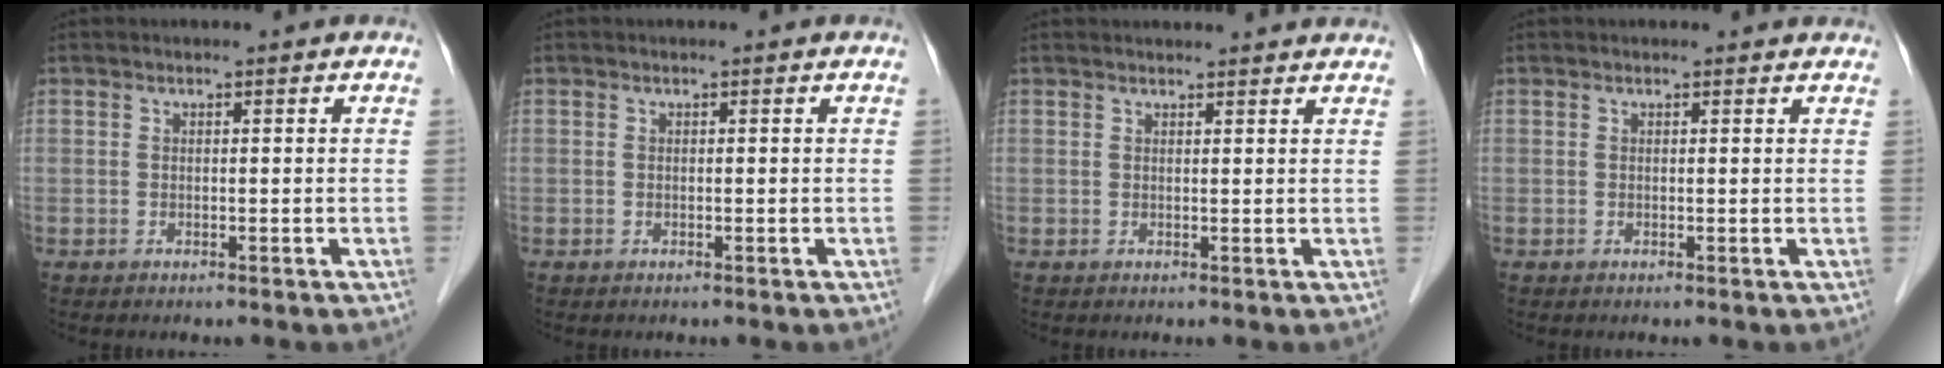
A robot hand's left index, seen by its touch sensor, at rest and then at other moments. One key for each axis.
{"total": 0.0}
{"total": 7.8, "fx": 7.5, "fy": 0.9, "fz": 2.0, "tx": -0.020, "ty": 0.028, "tz": 0.076}
{"total": 2.0, "fx": 1.9, "fy": 0.4, "fz": 0.3, "tx": -0.013, "ty": 0.012, "tz": 0.015}